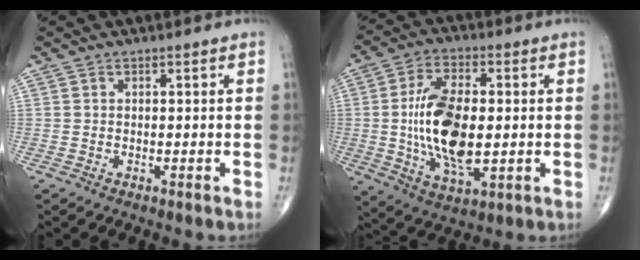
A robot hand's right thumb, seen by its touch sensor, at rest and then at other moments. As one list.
[{"total": 16.2, "force": [-0.3, 7.8, 14.2], "torque": [-0.263, -0.007, -0.002]}]